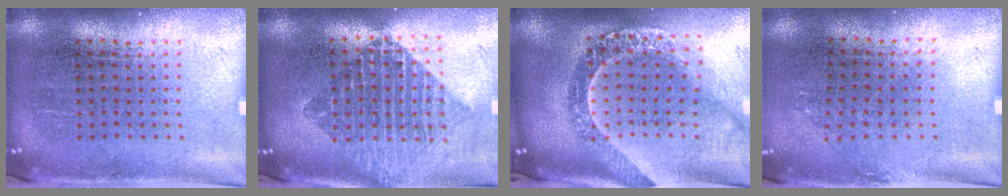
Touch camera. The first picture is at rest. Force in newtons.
{"total": 2.1, "press": 1.7, "slide": 1.3}
{"total": 3.0, "press": 2.3, "slide": 1.9}
{"total": 0.9, "press": 0.6, "slide": 0.6}